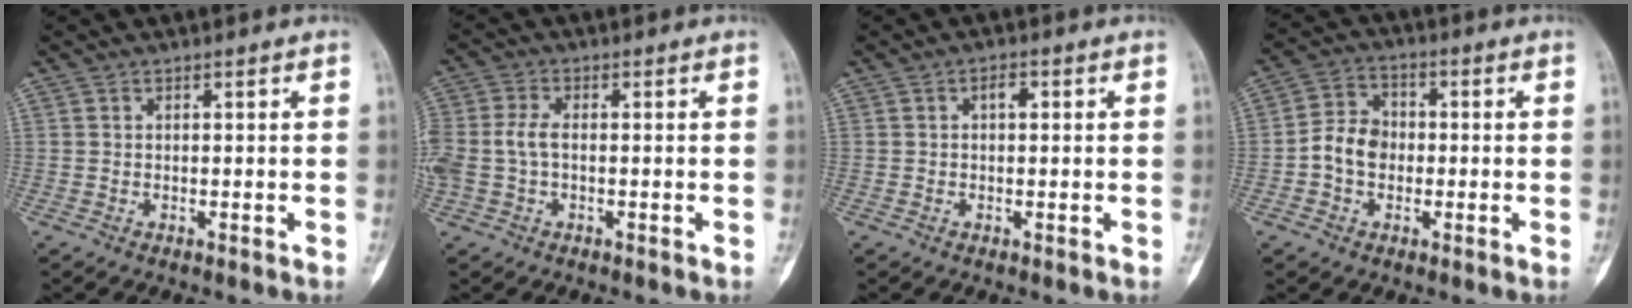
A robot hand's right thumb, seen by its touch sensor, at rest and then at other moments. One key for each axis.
{"total": 6.2, "fx": -0.4, "fy": 3.7, "fz": 4.9, "tx": -0.133, "ty": 0.015, "tz": -0.009}
{"total": 2.0, "fx": 0.4, "fy": 1.0, "fz": 1.7, "tx": -0.022, "ty": 0.005, "tz": 0.002}
{"total": 7.0, "fx": -1.2, "fy": 5.6, "fz": 4.1, "tx": -0.057, "ty": 0.024, "tz": -0.033}